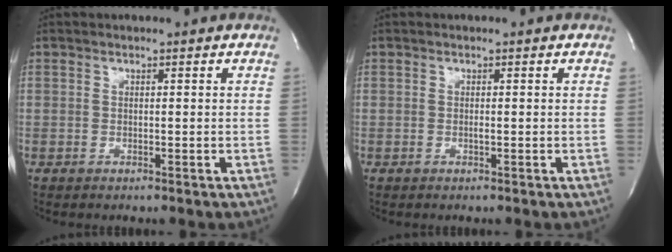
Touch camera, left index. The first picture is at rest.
{"total": 0.0}